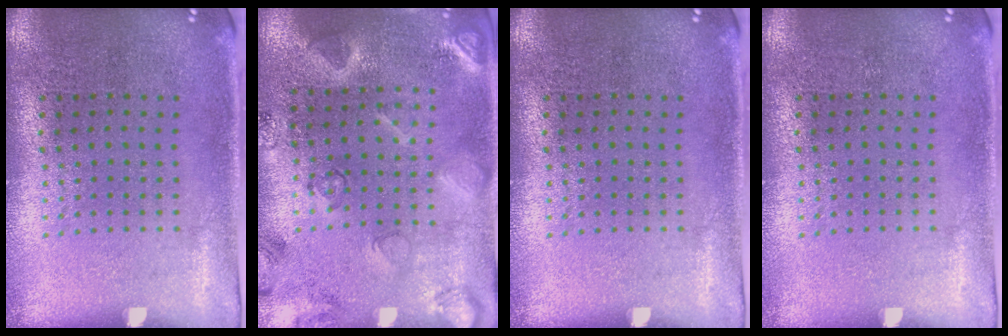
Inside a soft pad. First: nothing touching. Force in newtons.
{"total": 2.3, "press": 2.2, "slide": 0.4}
{"total": 0.0}
{"total": 0.0}